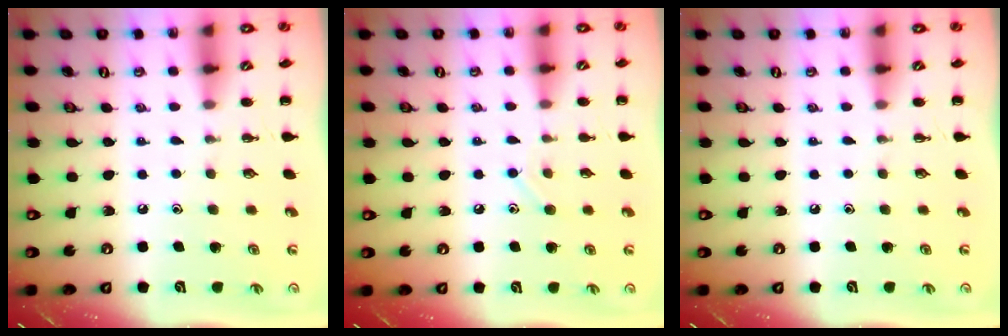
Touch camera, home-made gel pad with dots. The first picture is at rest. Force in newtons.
{"total": 6.1, "press": 5.9, "slide": 1.7}
{"total": 0.0}